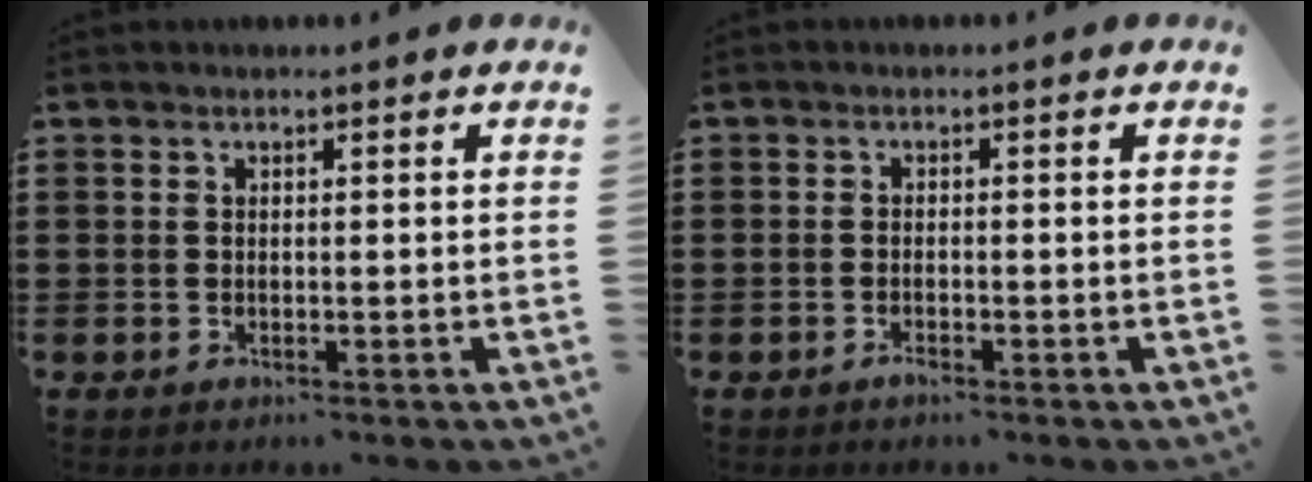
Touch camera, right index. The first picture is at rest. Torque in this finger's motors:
{"motor_torque": [1.15, 0.81, 0.24, -0.01]}